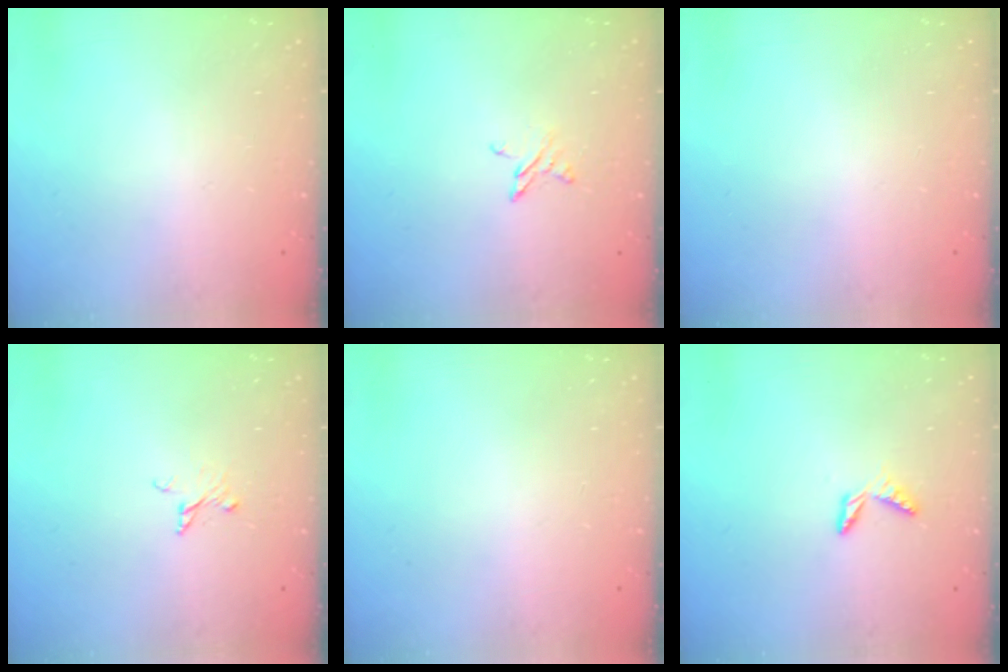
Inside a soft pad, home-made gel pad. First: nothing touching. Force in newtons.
{"total": 3.9, "press": 3.9, "slide": 0.4}
{"total": 0.0}
{"total": 2.8, "press": 2.7, "slide": 0.3}
{"total": 0.0}
{"total": 4.2, "press": 4.2, "slide": 0.3}